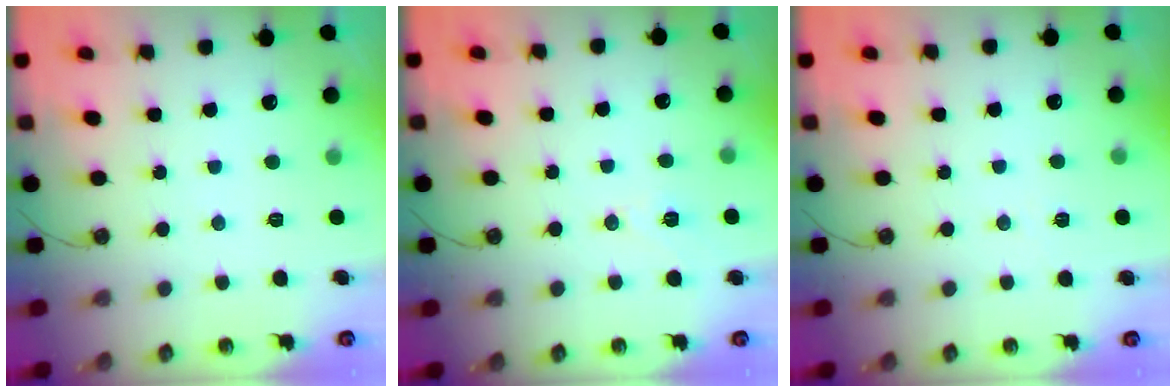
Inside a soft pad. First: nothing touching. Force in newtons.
{"total": 7.2, "press": 6.1, "slide": 3.9}
{"total": 3.3, "press": 2.7, "slide": 1.9}